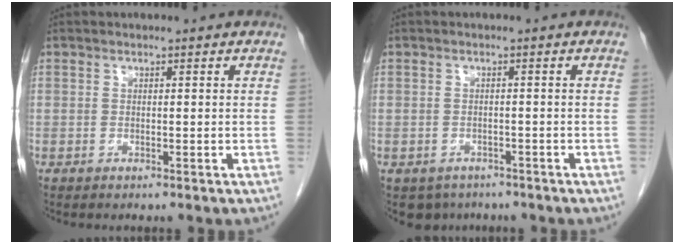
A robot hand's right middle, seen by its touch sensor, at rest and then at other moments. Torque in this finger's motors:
{"motor_torque": [0.04, -0.02, -0.02, 0.00]}